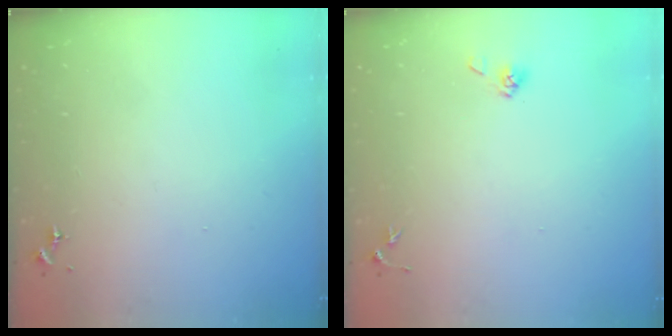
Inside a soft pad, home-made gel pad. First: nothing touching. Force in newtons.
{"total": 3.9, "press": 3.5, "slide": 1.7}